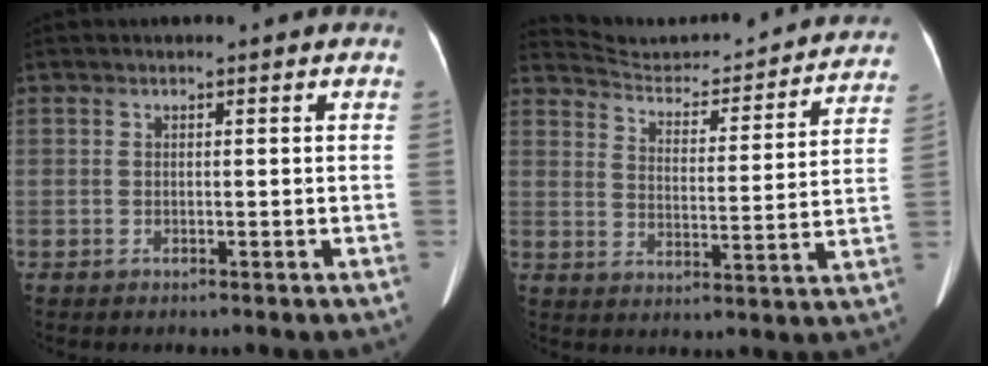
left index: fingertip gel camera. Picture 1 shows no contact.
{"total": 19.9, "force": [19.2, 3.7, 3.7], "torque": [-0.045, -0.032, 0.243]}